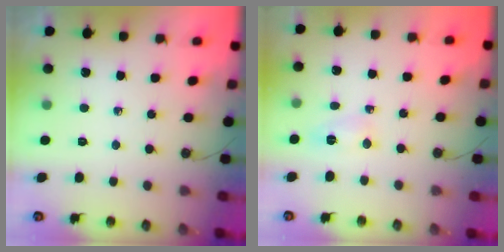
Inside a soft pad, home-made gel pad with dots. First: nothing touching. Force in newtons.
{"total": 2.9, "press": 2.7, "slide": 1.0}